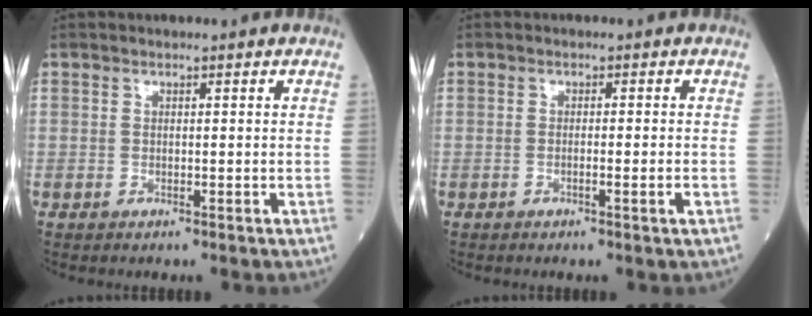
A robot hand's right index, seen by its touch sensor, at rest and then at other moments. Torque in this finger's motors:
{"motor_torque": [-0.08, -0.03, -0.01, 0.00]}